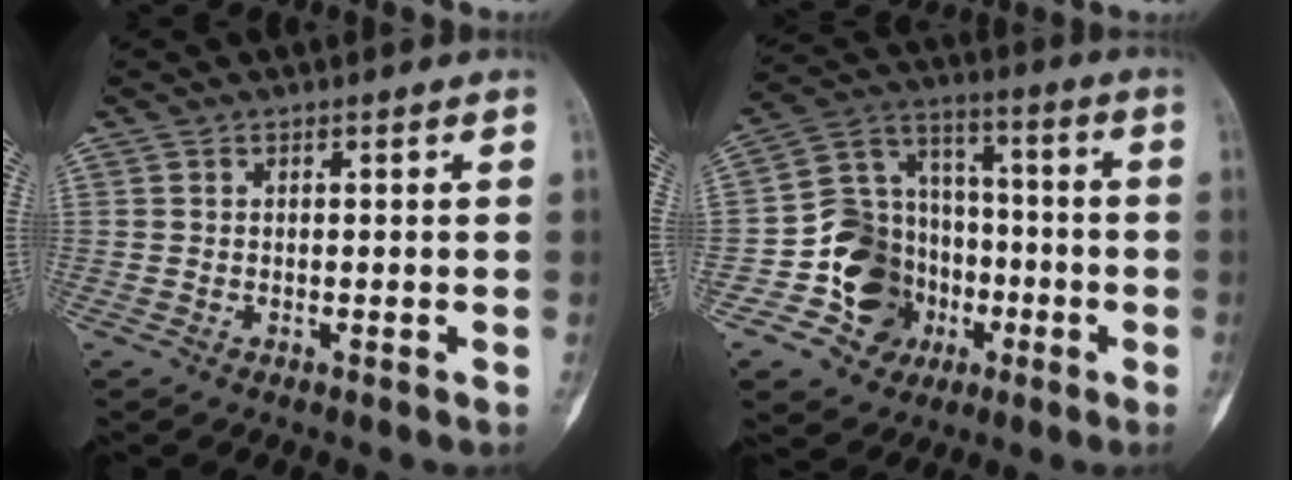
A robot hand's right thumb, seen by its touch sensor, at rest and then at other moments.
{"total": 15.5, "force": [-5.1, 13.6, 5.3], "torque": [-0.040, 0.082, -0.082]}